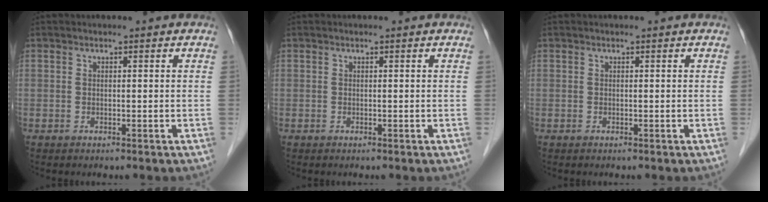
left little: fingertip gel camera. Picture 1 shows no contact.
{"total": 0.0}
{"total": 0.0}